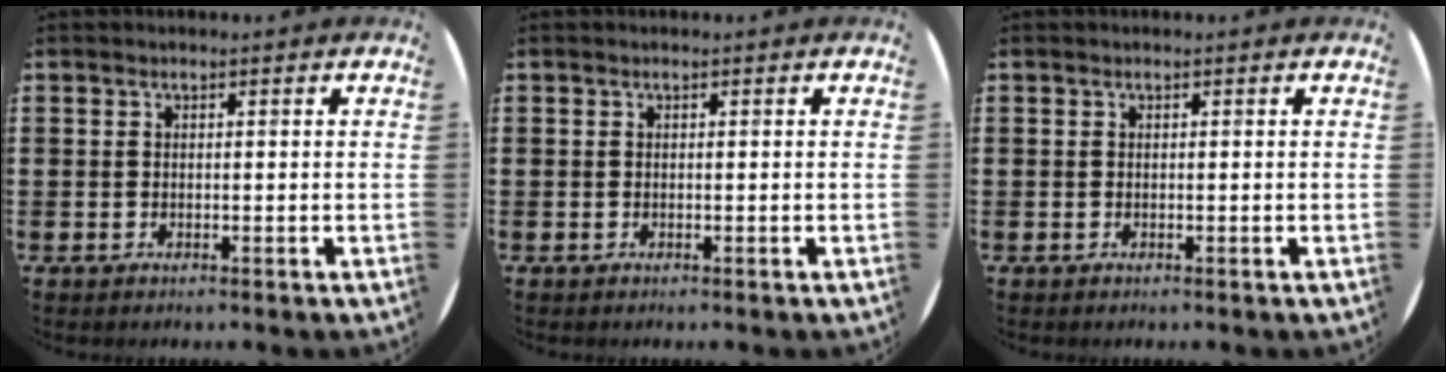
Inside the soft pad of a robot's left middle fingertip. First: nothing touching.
{"total": 0.0}
{"total": 0.0}